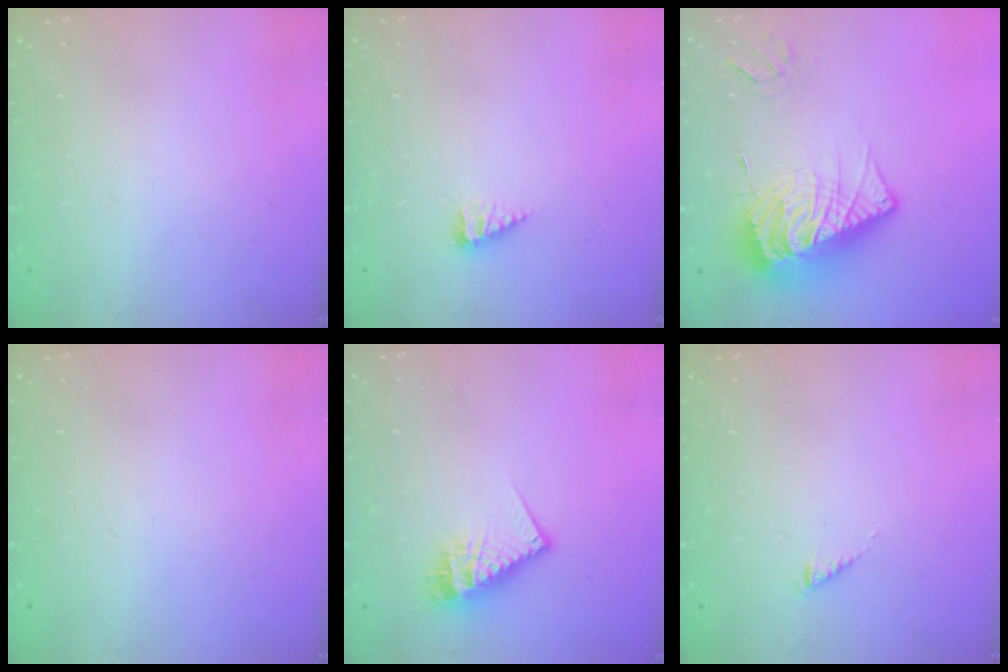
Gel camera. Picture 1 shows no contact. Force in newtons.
{"total": 3.9, "press": 3.9, "slide": 0.5}
{"total": 17.7, "press": 17.6, "slide": 1.9}
{"total": 0.0}
{"total": 11.9, "press": 11.9, "slide": 1.0}
{"total": 0.0}